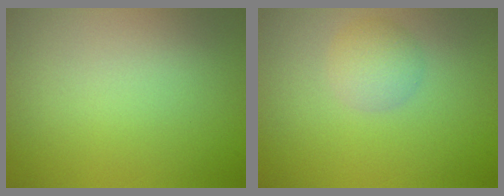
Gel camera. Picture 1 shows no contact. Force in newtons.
{"total": 2.3, "press": 2.3, "slide": 0.0}